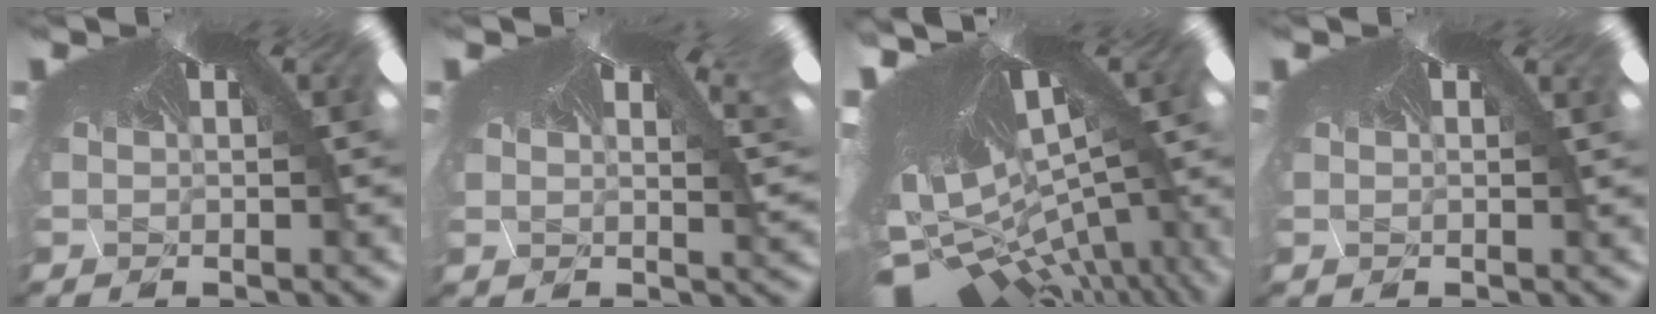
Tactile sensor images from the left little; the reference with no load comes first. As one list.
[{"total": 2.9, "force": [2.3, 1.2, 1.3], "torque": [-0.022, 0.015, 0.035]}, {"total": 7.7, "force": [-7.6, -0.6, 1.2], "torque": [-0.032, -0.101, -0.072]}, {"total": 0.0}]